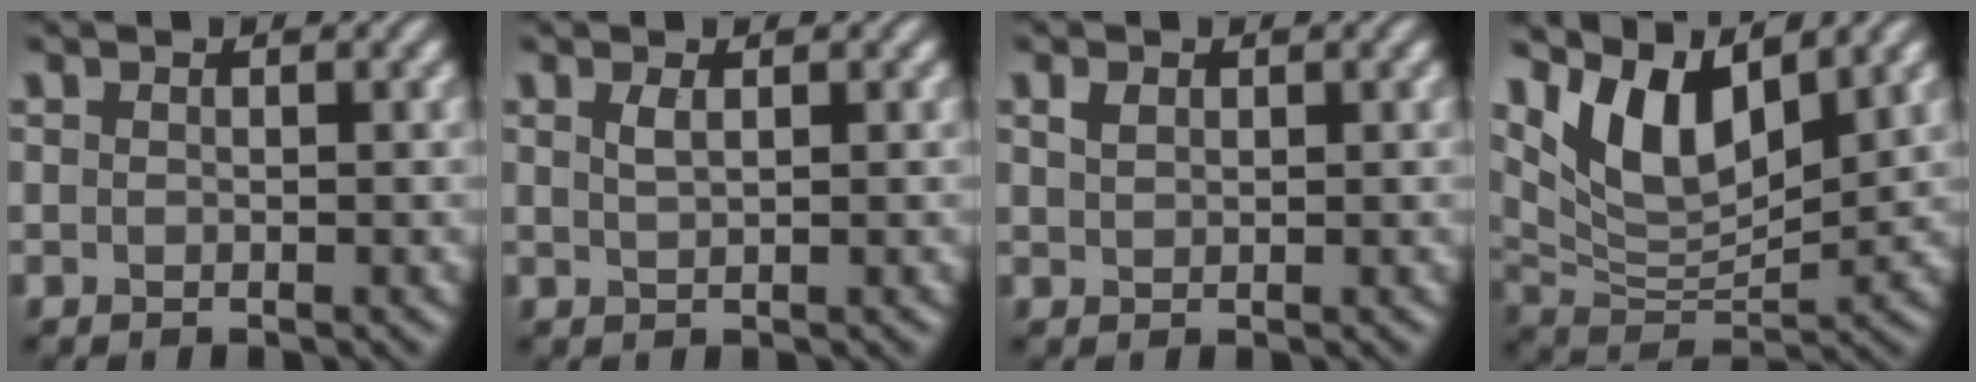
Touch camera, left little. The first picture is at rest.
{"total": 1.2, "force": [0.6, 0.3, 0.9], "torque": [-0.022, 0.002, 0.012]}
{"total": 1.1, "force": [0.6, 0.6, 0.6], "torque": [-0.014, 0.002, 0.014]}
{"total": 7.5, "force": [4.4, 3.0, 5.3], "torque": [-0.103, -0.008, 0.085]}